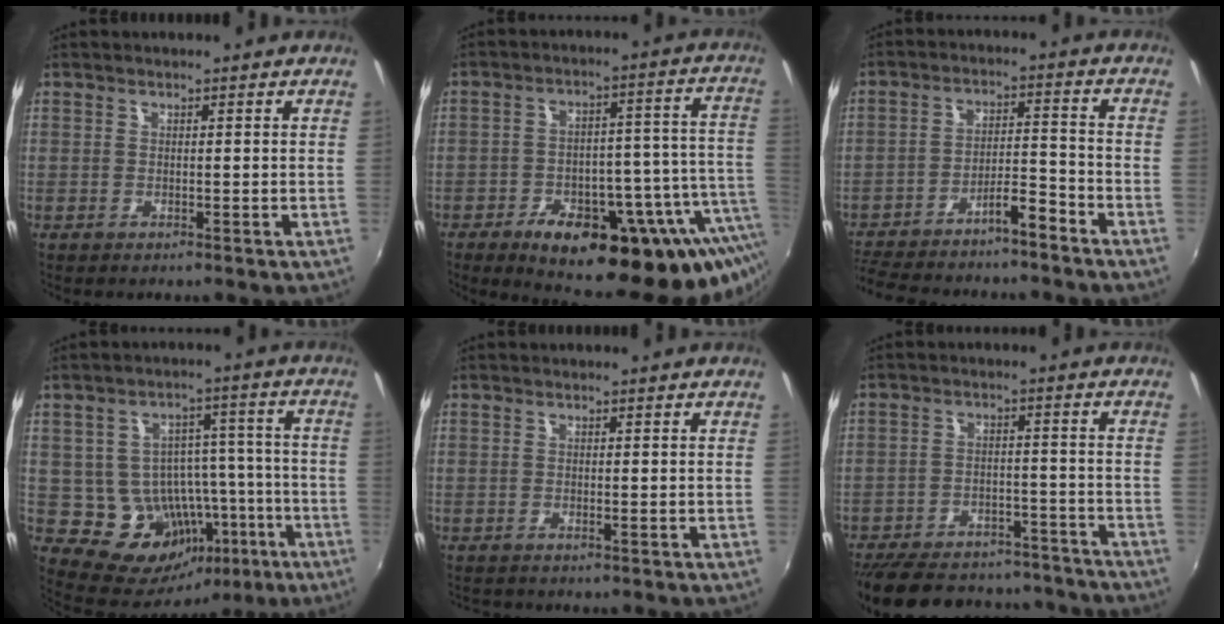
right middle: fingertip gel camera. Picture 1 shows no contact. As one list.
[{"total": 27.7, "force": [-16.7, 10.8, 19.4], "torque": [-0.257, -0.004, -0.212]}, {"total": 9.8, "force": [-8.6, 1.0, 4.7], "torque": [-0.096, 0.027, -0.146]}, {"total": 15.9, "force": [-6.5, 12.9, 6.7], "torque": [-0.119, 0.032, -0.057]}, {"total": 0.6, "force": [-0.5, 0.1, 0.3], "torque": [-0.006, 0.002, -0.011]}, {"total": 26.0, "force": [-22.3, 9.3, 9.5], "torque": [-0.205, 0.025, -0.288]}]